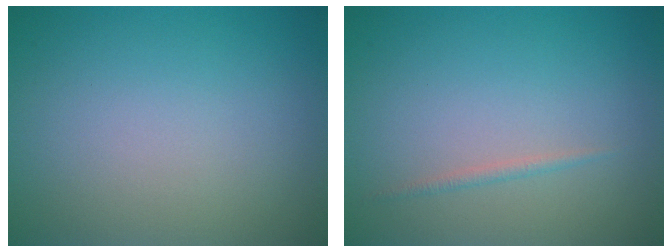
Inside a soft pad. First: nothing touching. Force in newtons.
{"total": 0.7, "press": 0.7, "slide": 0.0}